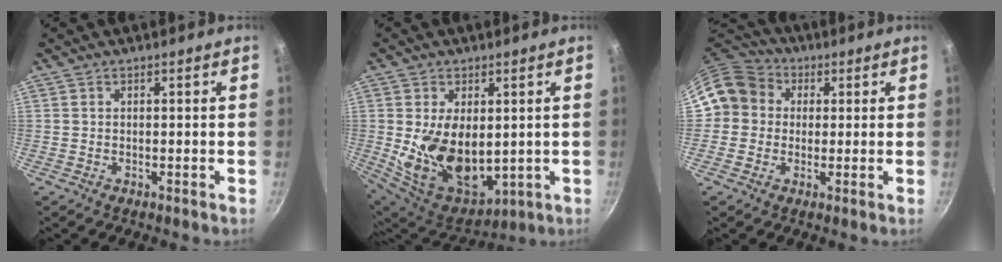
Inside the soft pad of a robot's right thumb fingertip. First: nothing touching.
{"total": 16.1, "force": [0.8, 10.1, 12.6], "torque": [-0.200, -0.034, 0.039]}
{"total": 9.2, "force": [1.4, 8.4, 3.4], "torque": [-0.023, 0.022, 0.005]}